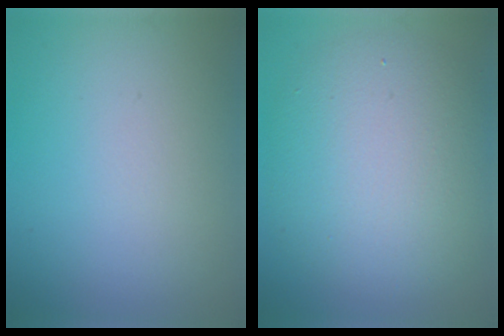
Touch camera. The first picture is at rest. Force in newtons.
{"total": 8.3, "press": 8.3, "slide": 0.3}